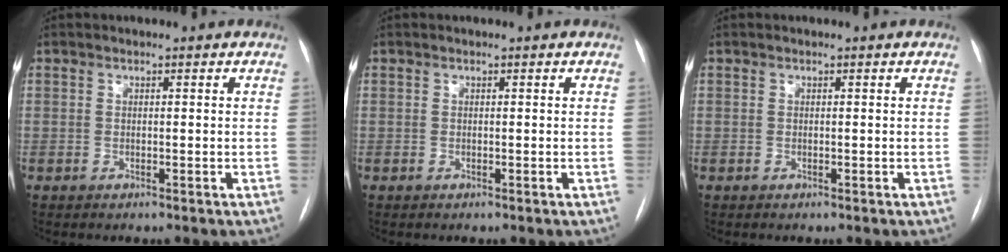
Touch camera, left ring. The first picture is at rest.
{"total": 0.0}
{"total": 0.0}